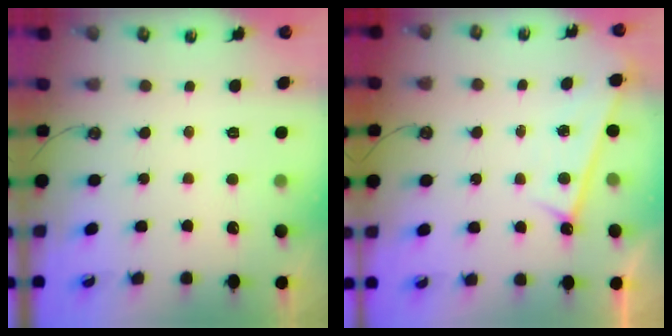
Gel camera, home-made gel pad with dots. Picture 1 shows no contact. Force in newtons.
{"total": 0.6, "press": 0.1, "slide": 0.6}